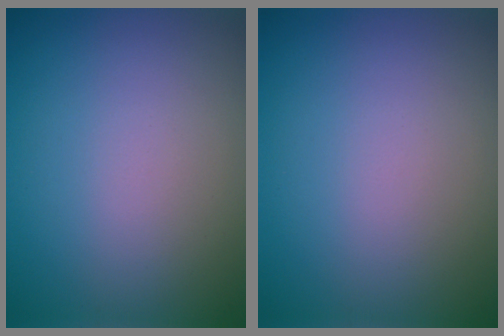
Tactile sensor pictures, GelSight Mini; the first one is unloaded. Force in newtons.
{"total": 0.0}